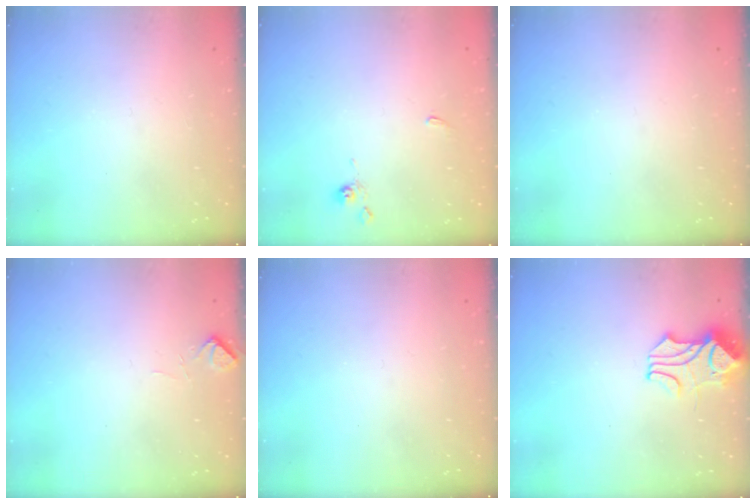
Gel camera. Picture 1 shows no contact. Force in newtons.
{"total": 0.7, "press": 0.5, "slide": 0.5}
{"total": 0.0}
{"total": 2.7, "press": 2.6, "slide": 0.6}
{"total": 0.0}
{"total": 1.9, "press": 1.6, "slide": 1.0}